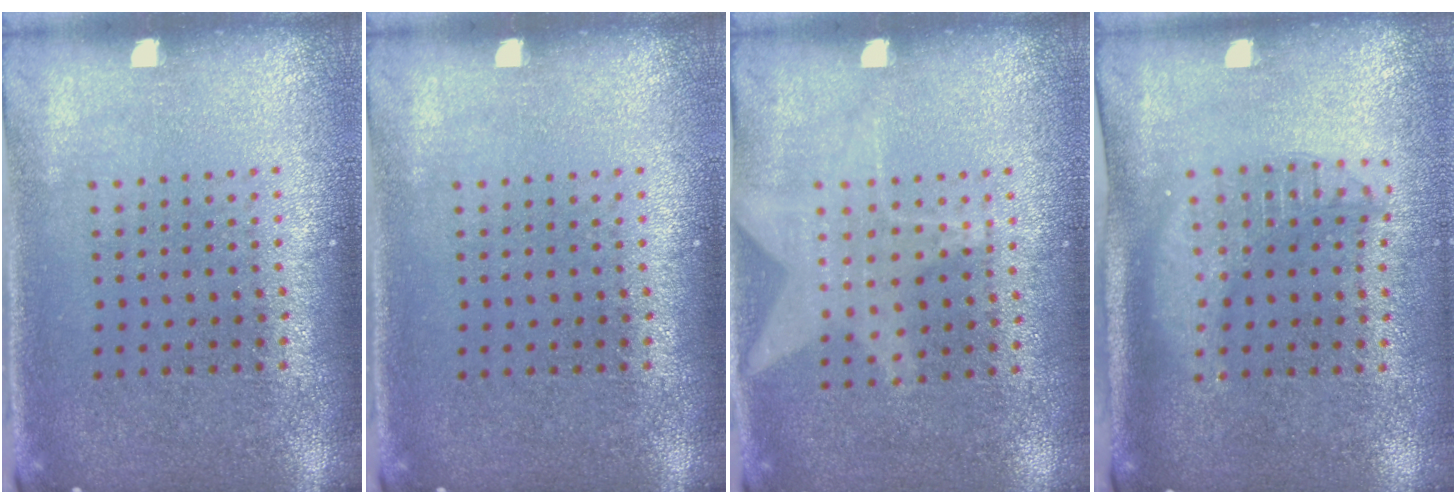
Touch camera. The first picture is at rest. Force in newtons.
{"total": 0.0}
{"total": 1.2, "press": 0.9, "slide": 0.8}
{"total": 1.8, "press": 1.5, "slide": 1.0}